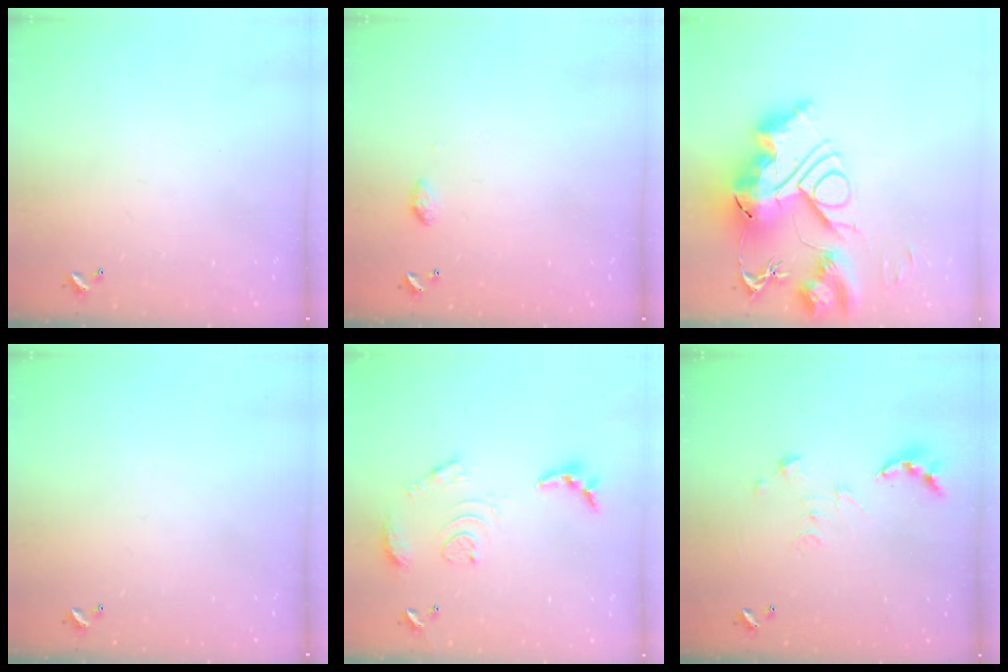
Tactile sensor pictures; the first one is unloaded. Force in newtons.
{"total": 4.1, "press": 4.1, "slide": 0.6}
{"total": 0.7, "press": 0.7, "slide": 0.0}
{"total": 0.0}
{"total": 12.6, "press": 12.5, "slide": 1.3}
{"total": 0.0}